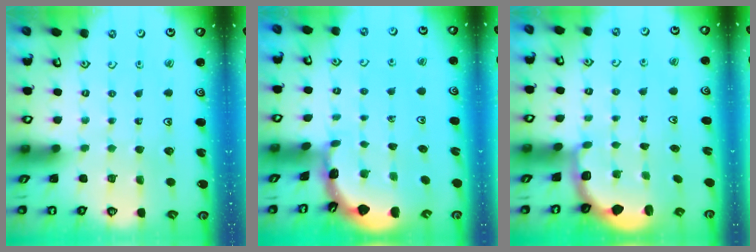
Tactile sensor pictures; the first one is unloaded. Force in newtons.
{"total": 1.6, "press": 1.6, "slide": 0.1}
{"total": 3.0, "press": 2.2, "slide": 2.0}